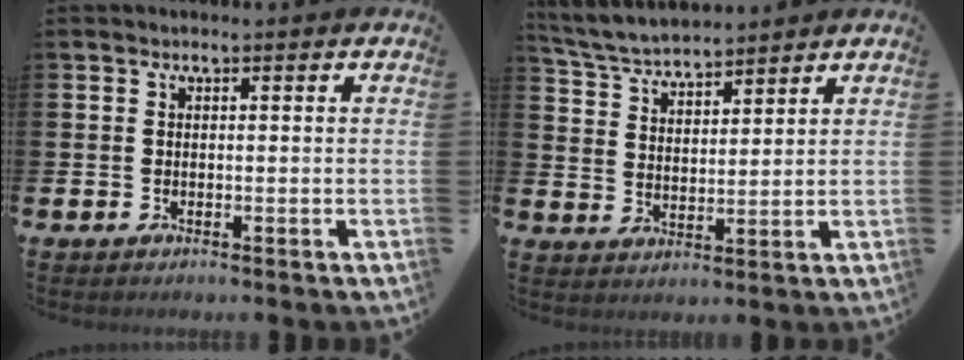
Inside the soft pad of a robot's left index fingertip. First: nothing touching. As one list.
[{"total": 5.3, "force": [5.2, 0.7, 0.6], "torque": [-0.037, -0.027, 0.094]}]